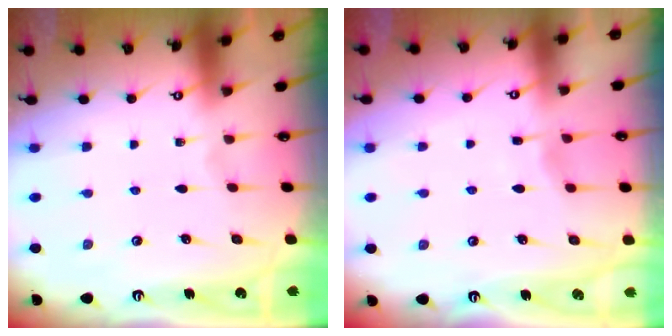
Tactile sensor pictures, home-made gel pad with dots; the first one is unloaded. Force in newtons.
{"total": 2.2, "press": 2.2, "slide": 0.3}